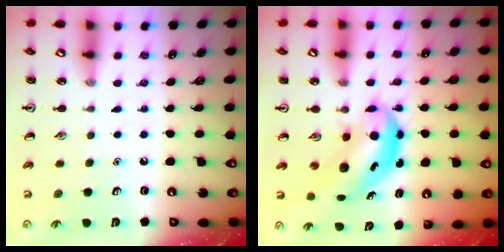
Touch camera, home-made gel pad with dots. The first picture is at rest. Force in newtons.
{"total": 6.1, "press": 5.9, "slide": 1.6}